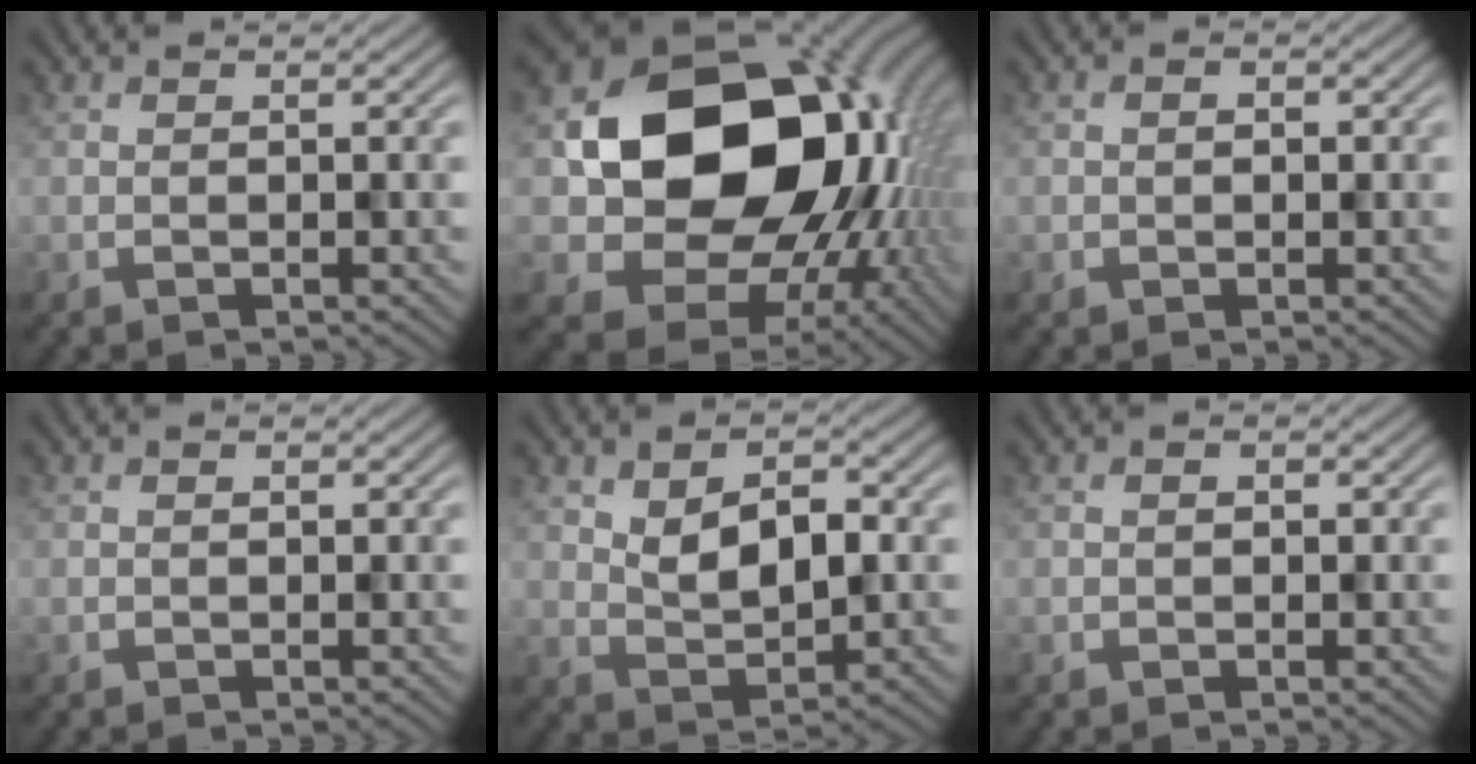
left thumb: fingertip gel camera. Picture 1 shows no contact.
{"total": 18.5, "force": [1.0, 15.3, 10.3], "torque": [-0.170, -0.037, 0.042]}
{"total": 0.8, "force": [0.0, 0.7, -0.4], "torque": [0.008, 0.000, -0.001]}
{"total": 0.6, "force": [-0.1, 0.2, -0.6], "torque": [0.013, 0.002, -0.004]}
{"total": 5.1, "force": [1.5, 3.2, 3.6], "torque": [-0.058, 0.008, 0.025]}
{"total": 0.7, "force": [-0.2, 0.5, -0.5], "torque": [0.010, 0.001, -0.005]}